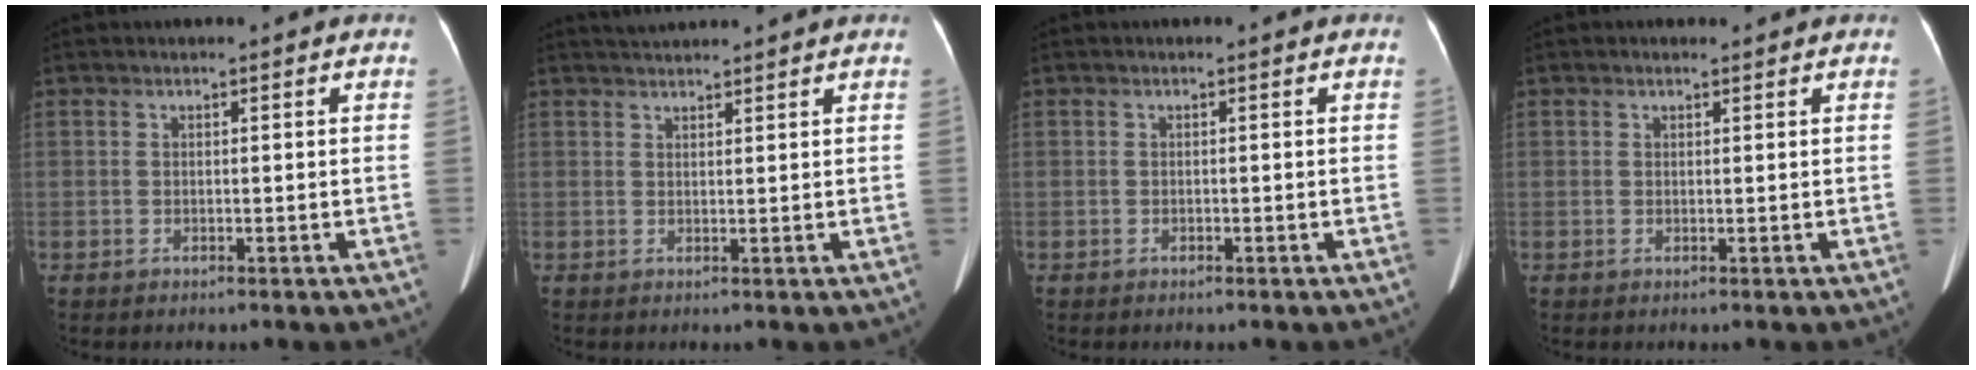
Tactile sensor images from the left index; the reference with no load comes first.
{"total": 4.0, "force": [3.9, -0.3, 1.0], "torque": [-0.014, 0.031, 0.062]}
{"total": 0.0}
{"total": 0.6, "force": [0.6, 0.2, 0.2], "torque": [-0.014, 0.003, 0.009]}